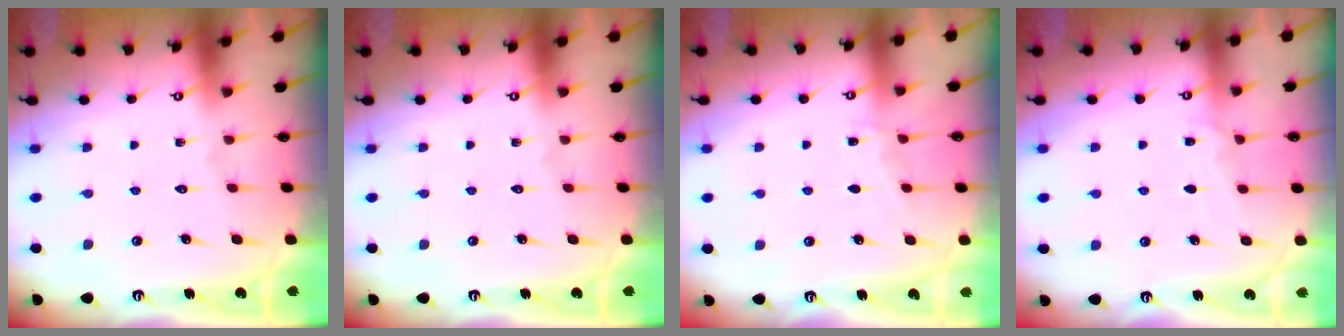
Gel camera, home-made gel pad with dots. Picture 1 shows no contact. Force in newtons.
{"total": 0.0}
{"total": 4.2, "press": 4.1, "slide": 0.6}
{"total": 4.4, "press": 4.4, "slide": 0.5}